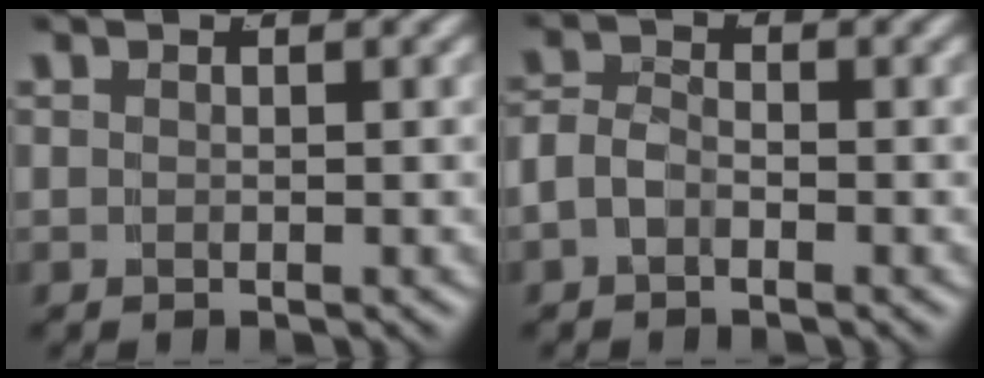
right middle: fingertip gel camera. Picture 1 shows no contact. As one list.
[{"total": 2.7, "force": [-0.9, 2.1, 1.4], "torque": [-0.042, -0.012, -0.013]}]